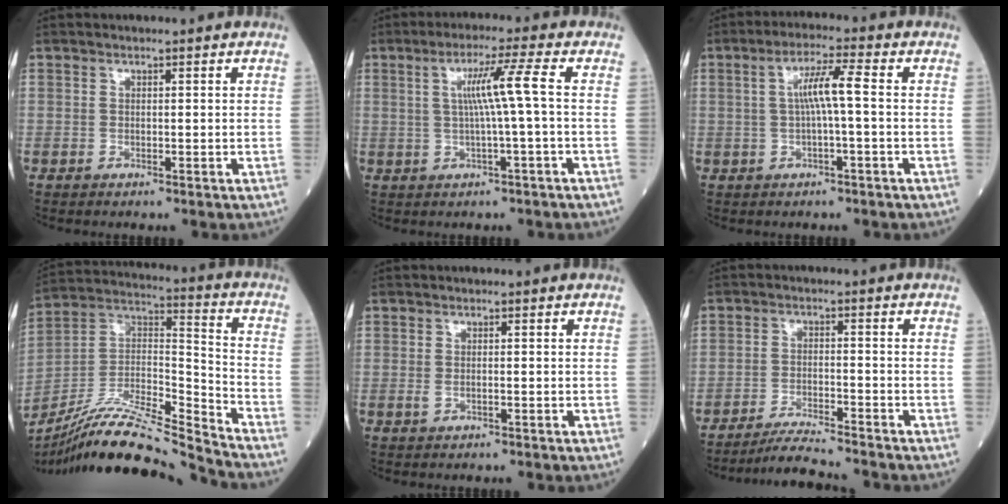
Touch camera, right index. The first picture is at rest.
{"total": 6.2, "force": [0.5, -1.6, 6.0], "torque": [-0.108, 0.010, 0.013]}
{"total": 5.5, "force": [0.2, 0.0, 5.5], "torque": [-0.101, 0.014, 0.005]}
{"total": 19.0, "force": [-17.5, -0.6, 7.4], "torque": [-0.148, 0.020, -0.317]}
{"total": 1.2, "force": [-0.2, 0.5, 1.0], "torque": [-0.023, -0.003, -0.001]}
{"total": 6.6, "force": [-6.2, -0.8, 2.0], "torque": [-0.032, -0.018, -0.111]}